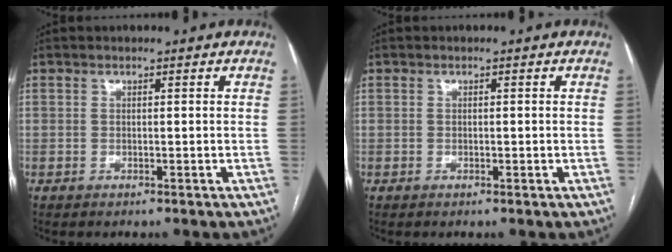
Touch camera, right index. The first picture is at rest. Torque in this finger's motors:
{"motor_torque": [-0.27, 0.19, -0.04, 0.00]}